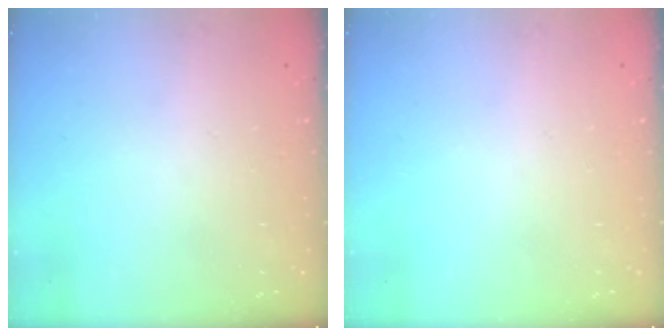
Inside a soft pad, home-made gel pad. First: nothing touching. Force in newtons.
{"total": 0.0}